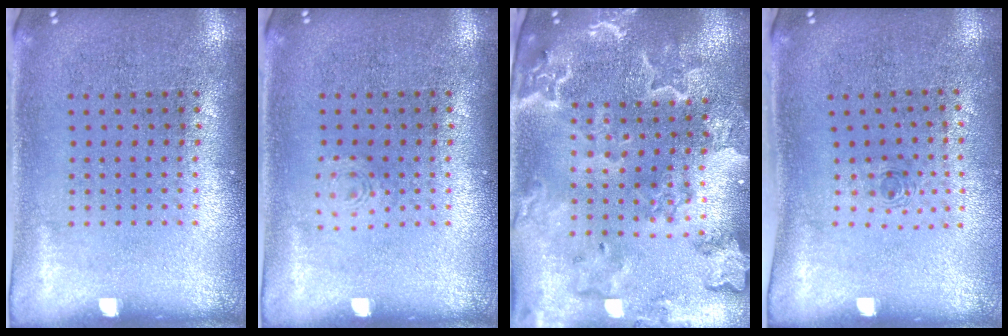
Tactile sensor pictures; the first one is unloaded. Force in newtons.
{"total": 0.6, "press": 0.6, "slide": 0.2}
{"total": 3.6, "press": 3.1, "slide": 1.7}
{"total": 0.7, "press": 0.3, "slide": 0.6}